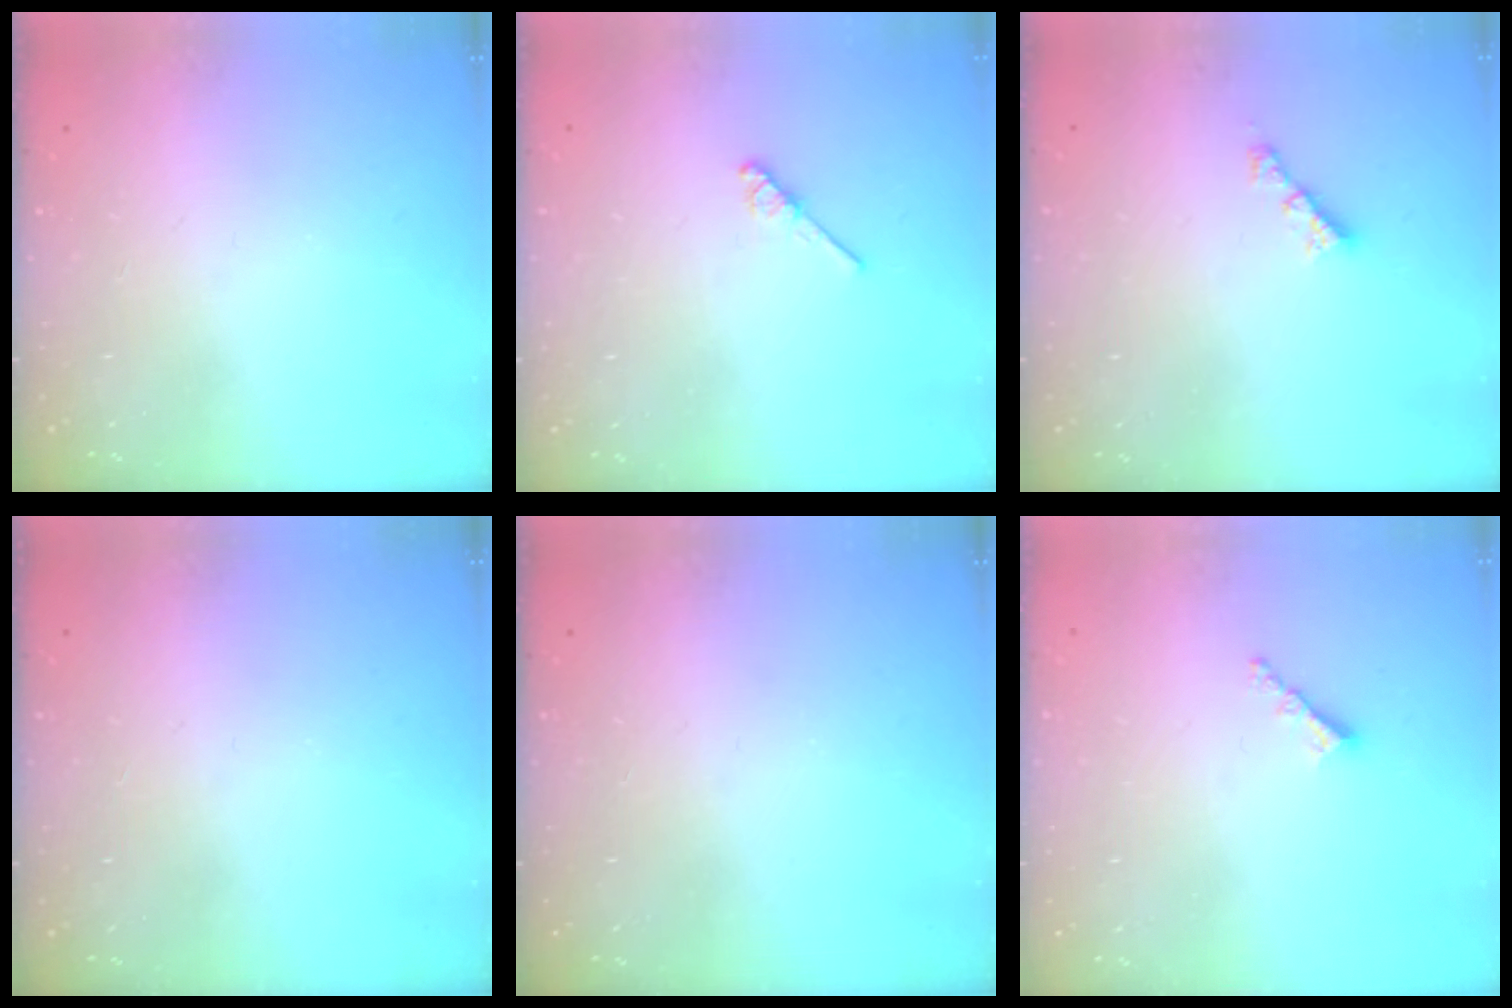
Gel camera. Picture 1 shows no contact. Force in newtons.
{"total": 3.7, "press": 3.7, "slide": 0.4}
{"total": 2.4, "press": 2.4, "slide": 0.3}
{"total": 0.0}
{"total": 0.0}
{"total": 2.9, "press": 2.9, "slide": 0.5}